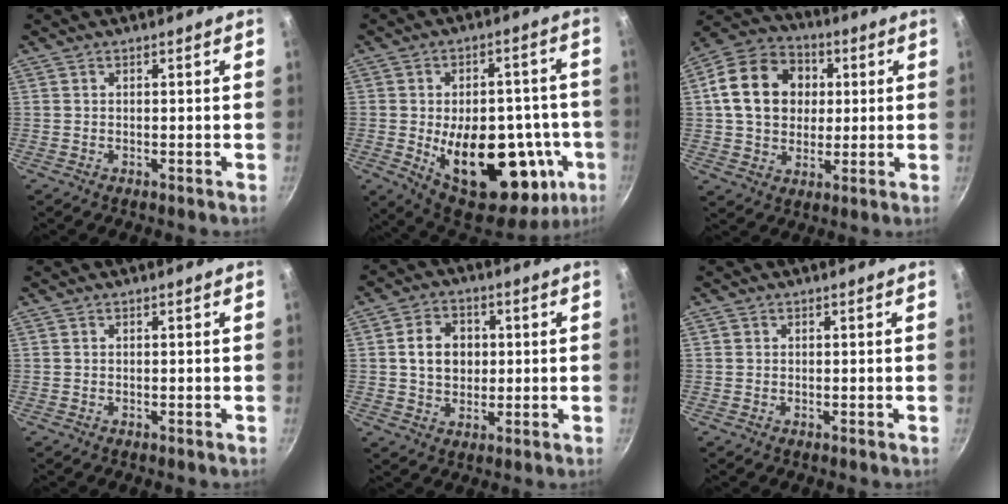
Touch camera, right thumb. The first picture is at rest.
{"total": 26.8, "force": [-6.0, 14.9, 21.5], "torque": [-0.261, 0.010, -0.063]}
{"total": 16.8, "force": [2.9, 13.4, 9.7], "torque": [-0.144, 0.019, 0.039]}
{"total": 0.0}
{"total": 8.4, "force": [1.1, 6.7, 4.9], "torque": [-0.059, 0.007, 0.014]}
{"total": 0.9, "force": [0.3, 0.8, 0.2], "torque": [-0.003, 0.002, 0.002]}